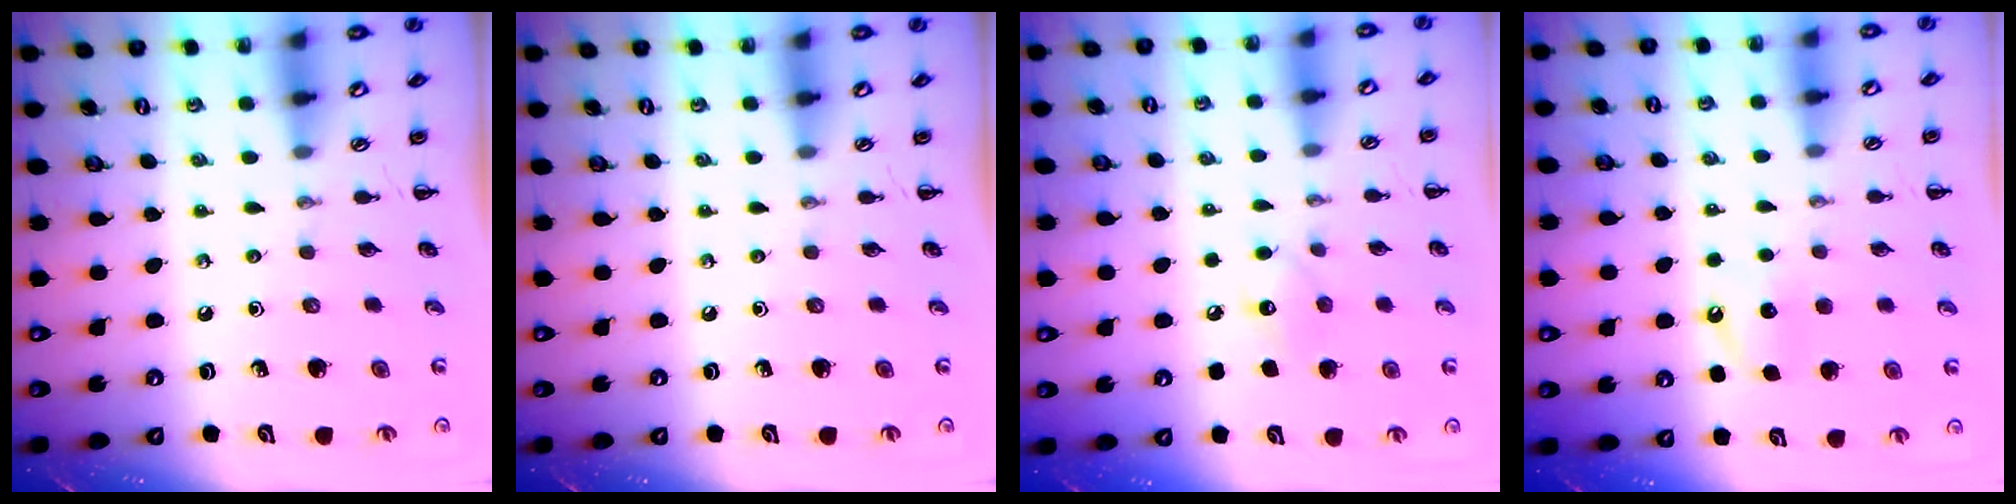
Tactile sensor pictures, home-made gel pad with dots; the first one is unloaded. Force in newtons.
{"total": 0.0}
{"total": 8.1, "press": 8.0, "slide": 1.5}
{"total": 4.8, "press": 4.7, "slide": 1.2}